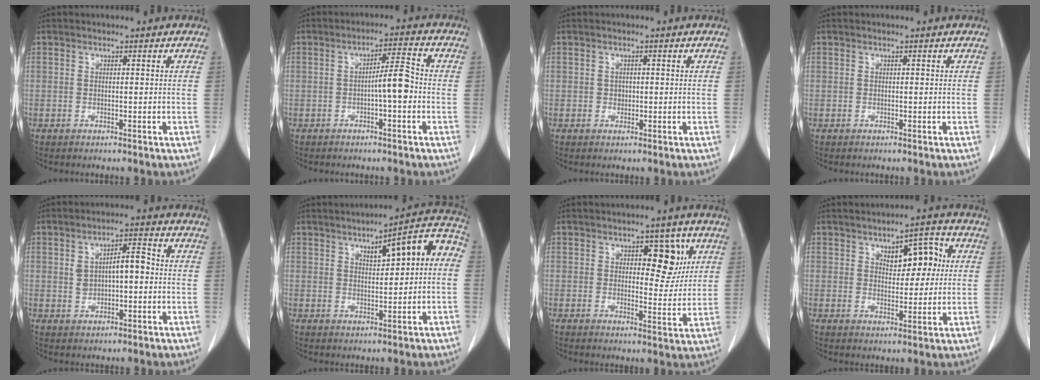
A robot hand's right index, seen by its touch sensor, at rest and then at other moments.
{"total": 4.9, "force": [-1.1, 0.5, 4.7], "torque": [-0.071, 0.012, -0.017]}
{"total": 1.0, "force": [-0.1, 0.9, 0.5], "torque": [-0.006, 0.003, 0.000]}
{"total": 0.0}
{"total": 5.7, "force": [0.3, 2.4, 5.1], "torque": [-0.089, 0.021, 0.009]}
{"total": 9.6, "force": [2.0, 2.4, 9.1], "torque": [-0.117, 0.035, 0.023]}
{"total": 7.0, "force": [2.8, 3.3, 5.5], "torque": [-0.062, 0.008, 0.040]}
{"total": 7.0, "force": [2.1, 3.5, 5.7], "torque": [-0.071, 0.019, 0.033]}